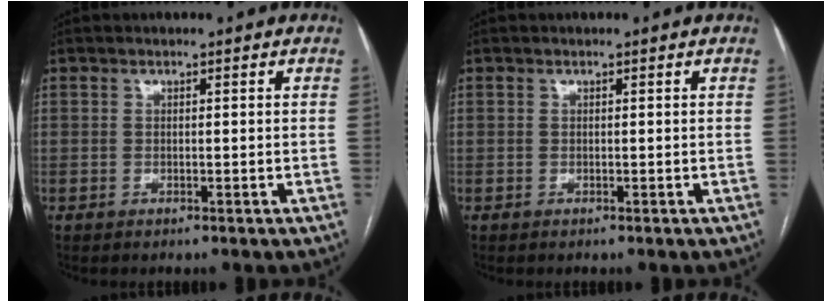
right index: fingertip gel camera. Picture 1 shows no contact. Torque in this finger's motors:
{"motor_torque": [0.00, 0.00, 0.00, 0.00]}